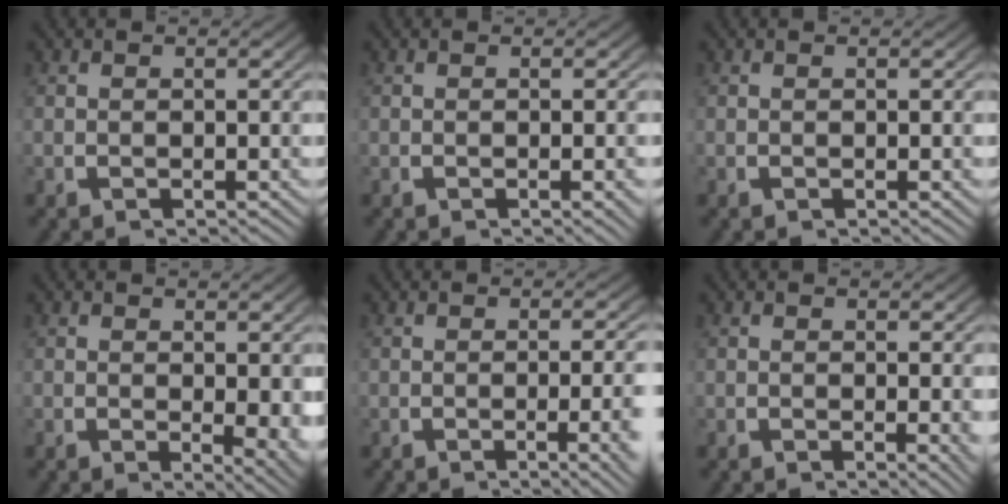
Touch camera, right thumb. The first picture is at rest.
{"total": 0.9, "force": [-0.2, 0.0, 0.9], "torque": [-0.012, 0.003, -0.002]}
{"total": 0.0}
{"total": 3.4, "force": [-0.1, 1.3, 3.1], "torque": [-0.036, -0.016, 0.005]}
{"total": 3.8, "force": [-1.1, 0.7, 3.5], "torque": [-0.042, 0.003, -0.018]}
{"total": 1.3, "force": [0.1, 0.1, 1.3], "torque": [-0.014, -0.003, 0.001]}